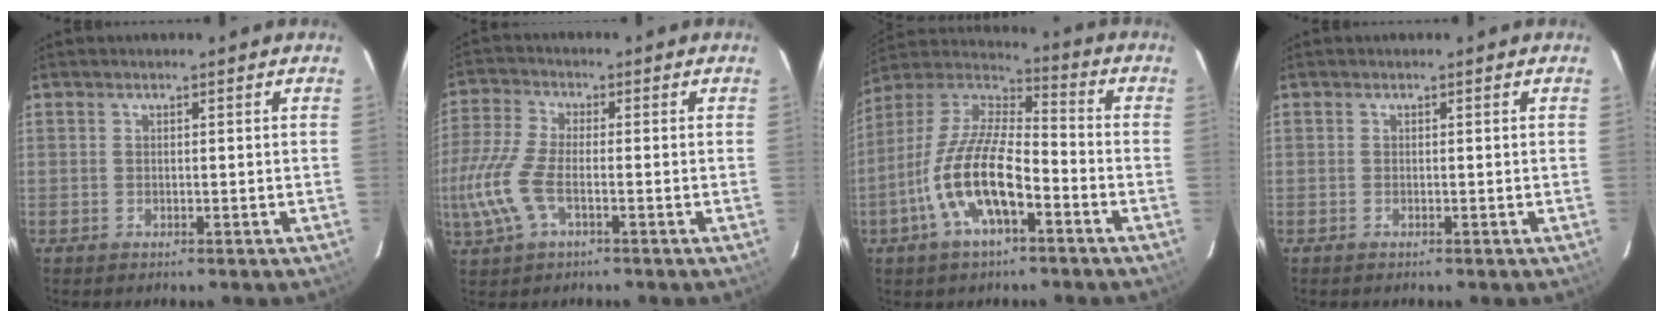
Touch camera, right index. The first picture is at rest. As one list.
[{"total": 10.1, "force": [-3.1, 4.1, 8.7], "torque": [-0.206, -0.003, -0.065]}, {"total": 15.5, "force": [-6.3, 5.4, 13.1], "torque": [-0.269, -0.004, -0.125]}, {"total": 0.0}]